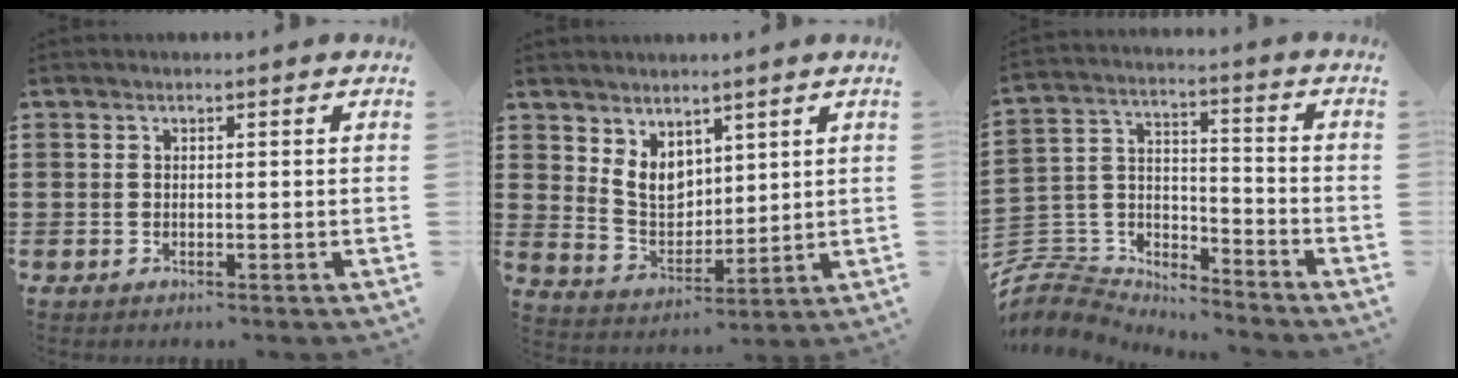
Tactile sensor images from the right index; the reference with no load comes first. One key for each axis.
{"total": 5.8, "fx": 3.5, "fy": 3.8, "fz": 2.6, "tx": -0.065, "ty": -0.002, "tz": 0.068}
{"total": 6.3, "fx": -5.7, "fy": 2.7, "fz": 0.7, "tx": -0.039, "ty": 0.000, "tz": -0.118}